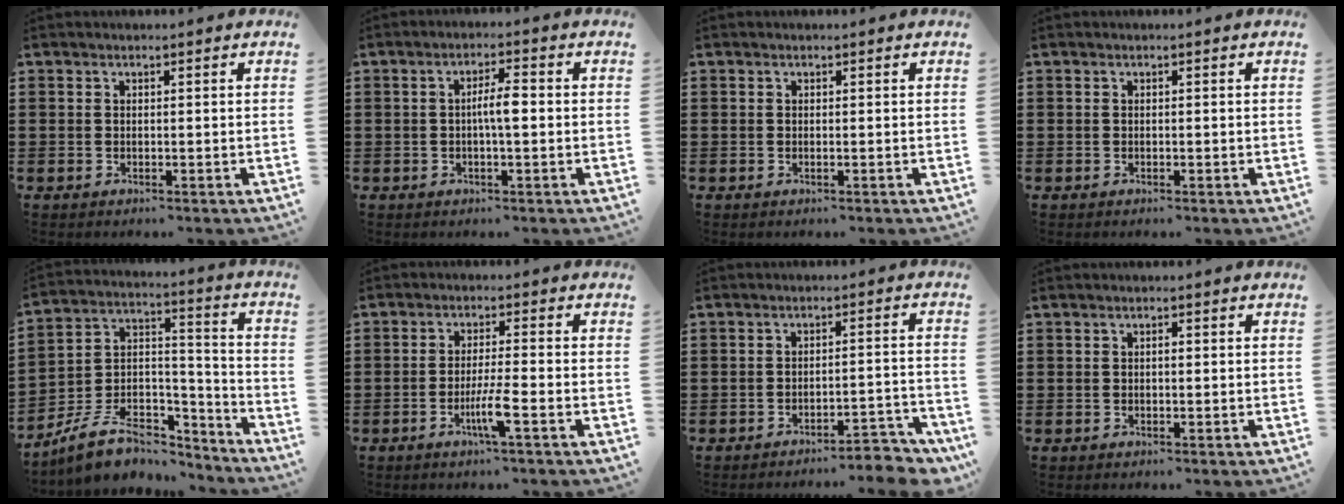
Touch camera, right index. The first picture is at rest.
{"total": 3.8, "force": [-0.3, 0.4, 3.7], "torque": [-0.066, 0.001, -0.008]}
{"total": 0.0}
{"total": 0.0}
{"total": 9.5, "force": [-7.0, 4.7, 4.3], "torque": [-0.087, 0.023, -0.128]}
{"total": 4.6, "force": [-2.2, -0.1, 4.0], "torque": [-0.075, -0.013, -0.040]}
{"total": 4.1, "force": [-3.8, -0.2, 1.4], "torque": [-0.024, -0.005, -0.077]}
{"total": 0.7, "force": [-0.1, -0.2, 0.6], "torque": [-0.011, -0.005, 0.000]}